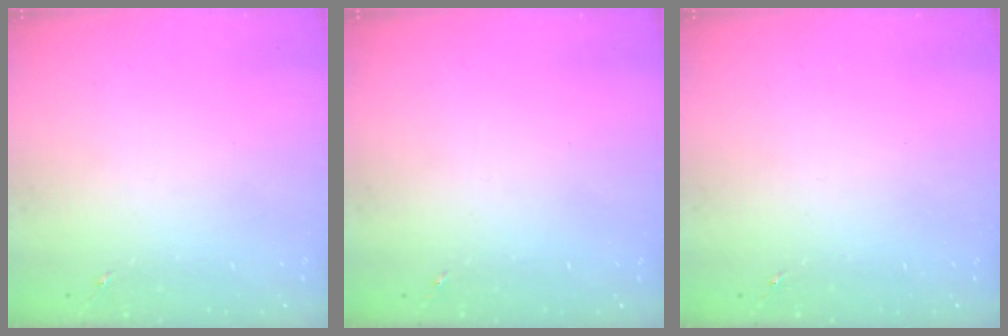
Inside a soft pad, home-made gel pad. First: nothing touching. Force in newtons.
{"total": 0.0}
{"total": 0.0}